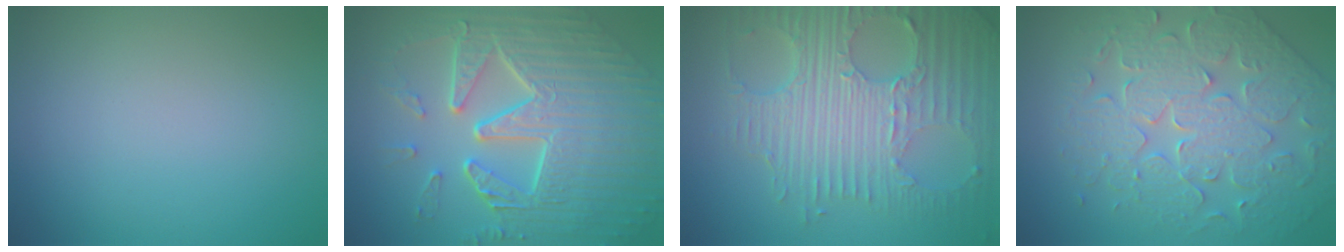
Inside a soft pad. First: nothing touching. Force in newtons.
{"total": 9.6, "press": 6.6, "slide": 7.0}
{"total": 8.6, "press": 5.9, "slide": 6.2}
{"total": 5.6, "press": 5.2, "slide": 2.2}